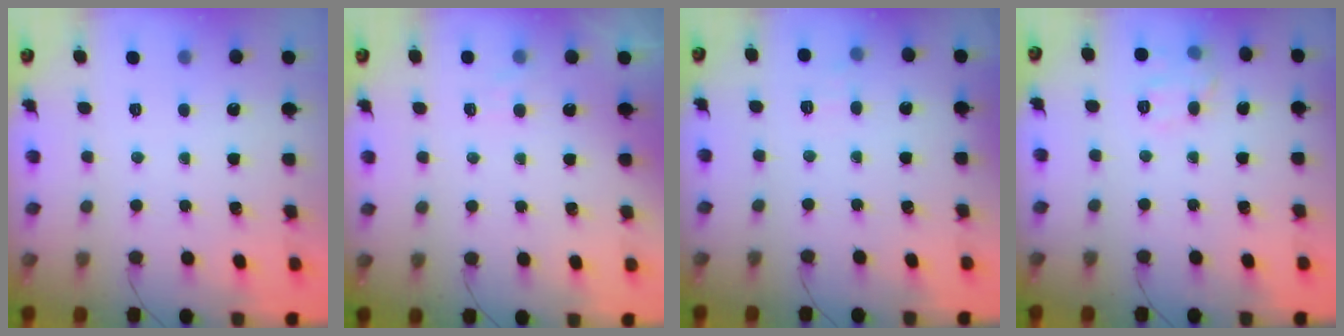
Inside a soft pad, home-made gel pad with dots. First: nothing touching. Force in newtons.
{"total": 3.5, "press": 3.3, "slide": 1.2}
{"total": 6.0, "press": 5.8, "slide": 1.6}
{"total": 8.4, "press": 8.3, "slide": 1.3}